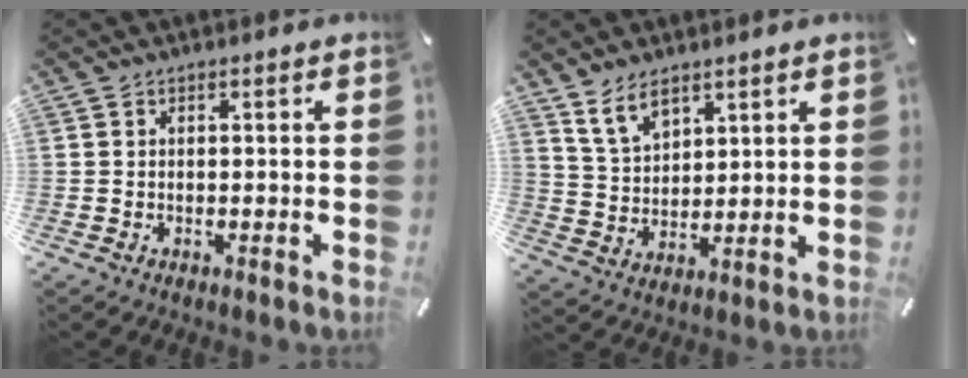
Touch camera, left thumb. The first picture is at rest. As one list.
[{"total": 7.4, "force": [5.5, 4.1, 2.7], "torque": [-0.062, -0.017, 0.106]}]